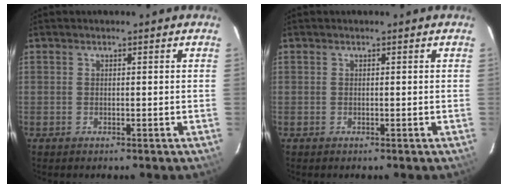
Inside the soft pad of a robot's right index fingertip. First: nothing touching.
{"total": 0.0}